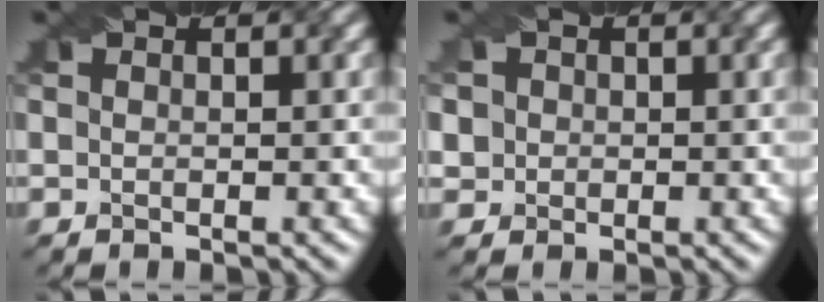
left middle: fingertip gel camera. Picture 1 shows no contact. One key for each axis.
{"total": 4.4, "fx": 1.5, "fy": 3.7, "fz": 1.7, "tx": -0.033, "ty": 0.025, "tz": 0.011}